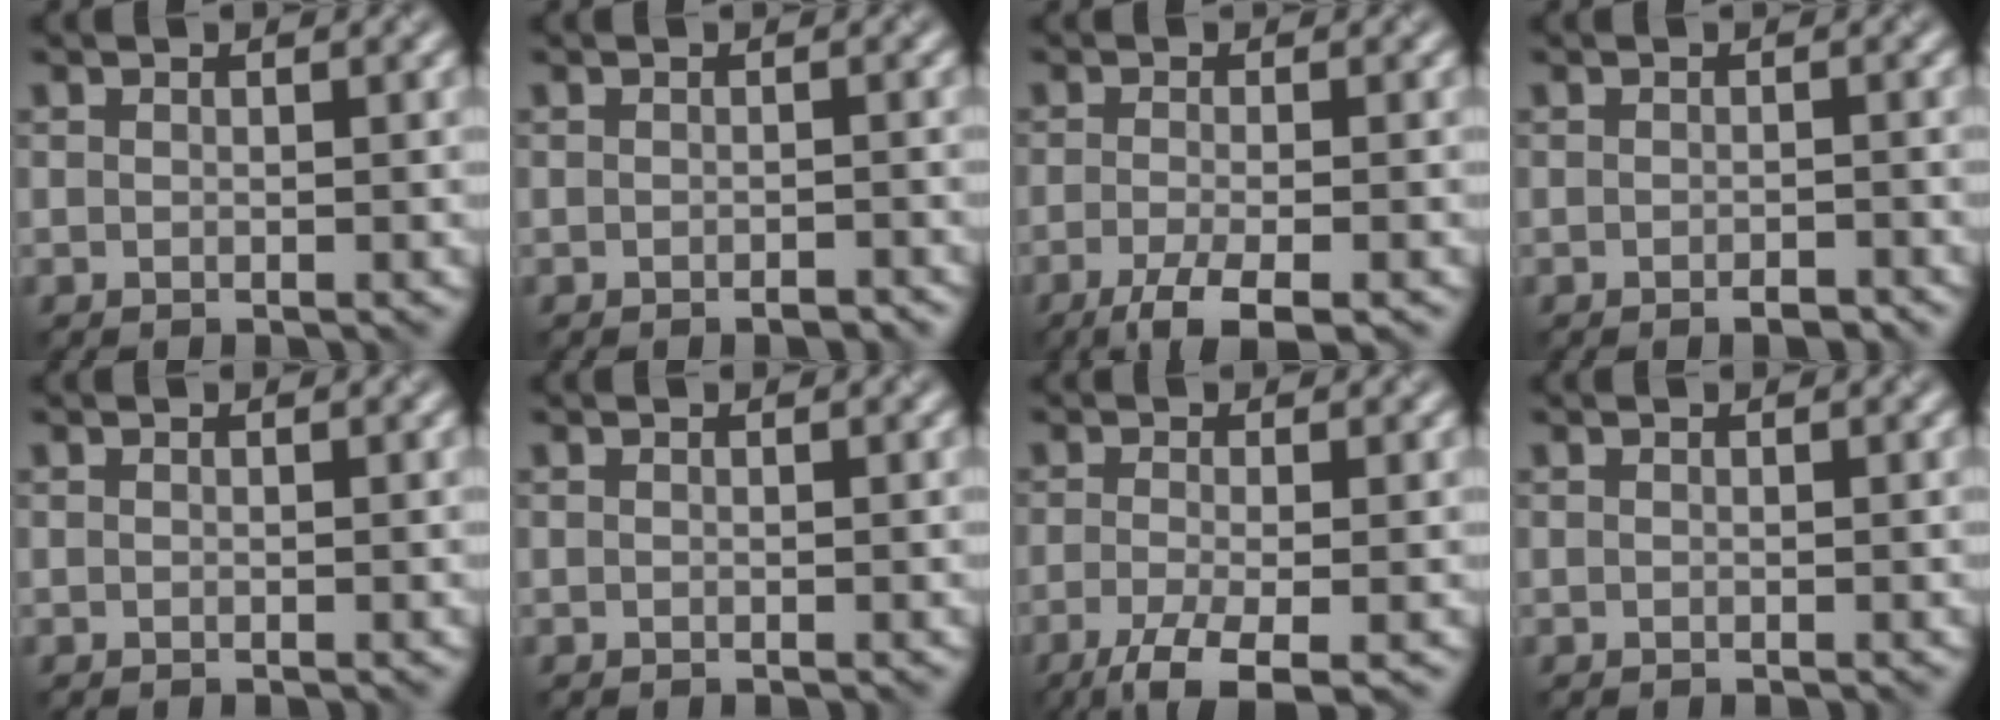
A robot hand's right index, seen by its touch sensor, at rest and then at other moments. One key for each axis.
{"total": 1.0, "fx": -0.7, "fy": 0.2, "fz": 0.6, "tx": -0.007, "ty": -0.001, "tz": -0.010}
{"total": 4.1, "fx": -2.4, "fy": 0.9, "fz": 3.2, "tx": -0.056, "ty": -0.007, "tz": -0.050}
{"total": 1.3, "fx": -0.9, "fy": 0.3, "fz": 0.9, "tx": -0.012, "ty": -0.003, "tz": -0.013}
{"total": 0.0}
{"total": 0.0}
{"total": 4.7, "fx": -2.6, "fy": 1.2, "fz": 3.7, "tx": -0.068, "ty": -0.007, "tz": -0.055}
{"total": 0.0}